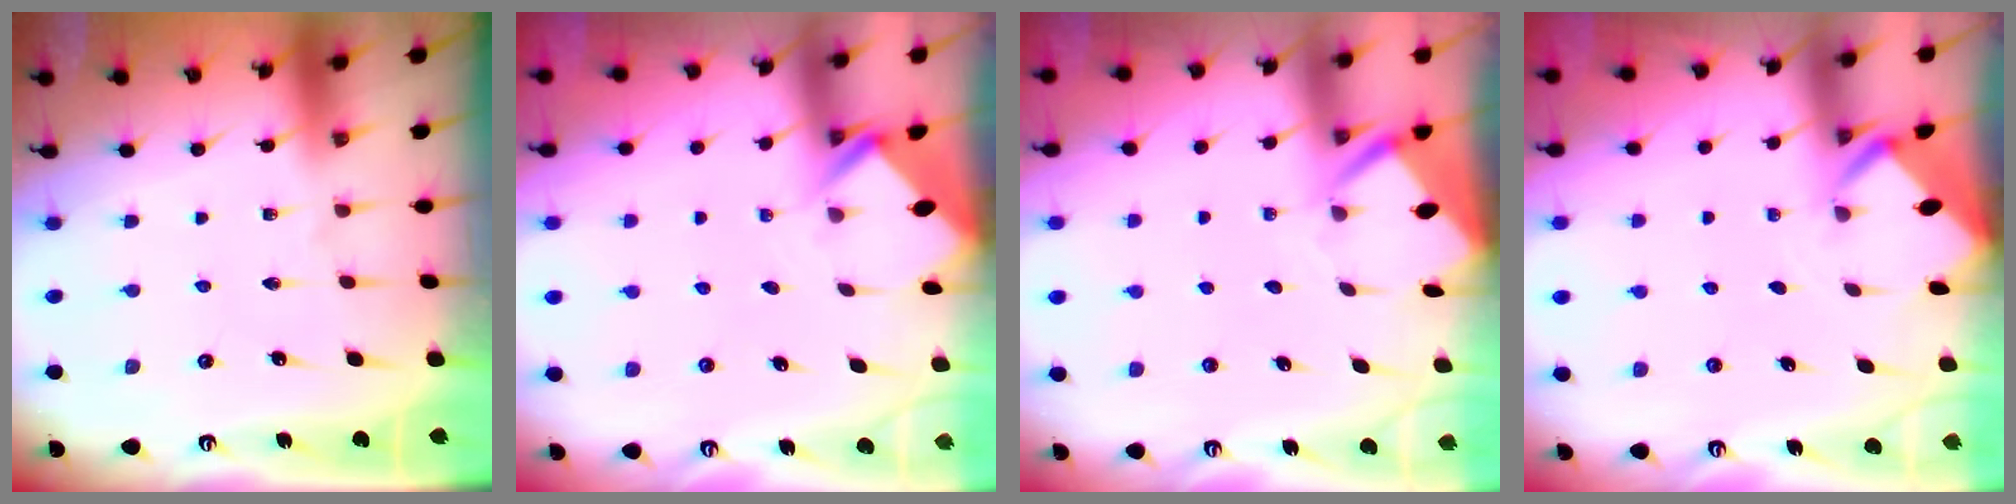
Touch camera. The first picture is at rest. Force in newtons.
{"total": 2.7, "press": 2.7, "slide": 0.2}
{"total": 3.7, "press": 3.7, "slide": 0.3}
{"total": 2.1, "press": 2.1, "slide": 0.0}